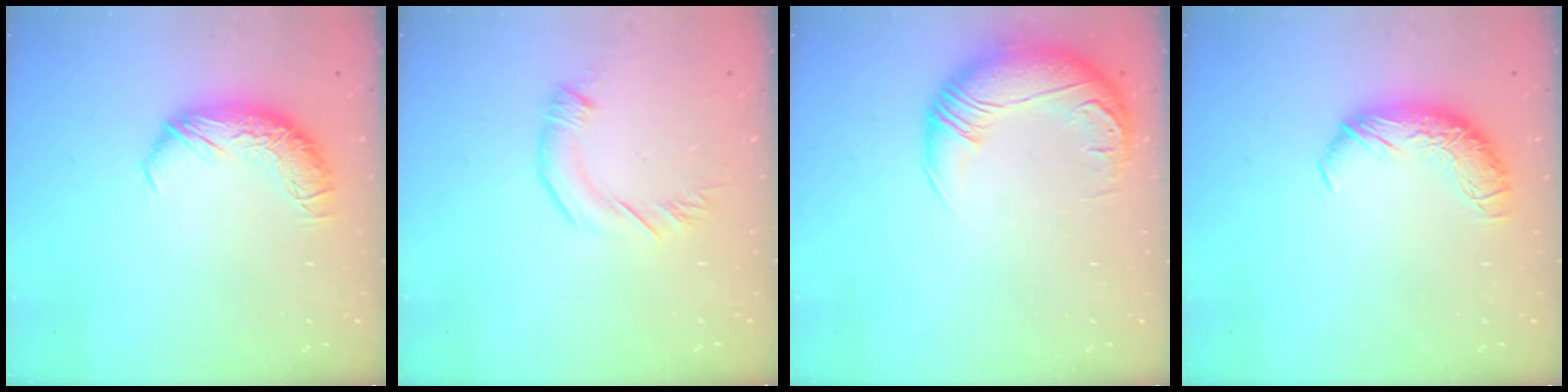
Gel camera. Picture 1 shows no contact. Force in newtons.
{"total": 3.0, "press": 2.9, "slide": 0.5}
{"total": 2.9, "press": 1.1, "slide": 2.6}
{"total": 0.0}